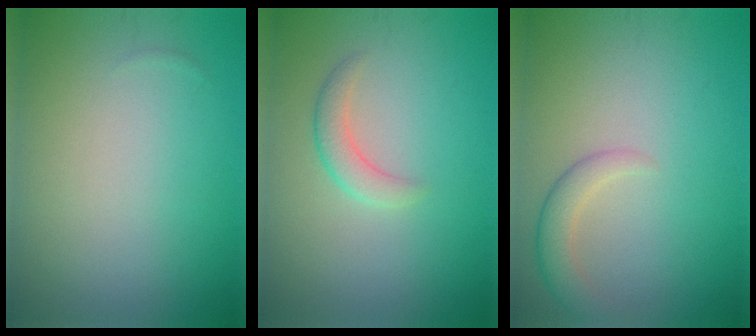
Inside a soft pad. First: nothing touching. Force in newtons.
{"total": 1.9, "press": 1.9, "slide": 0.1}
{"total": 2.4, "press": 2.4, "slide": 0.2}